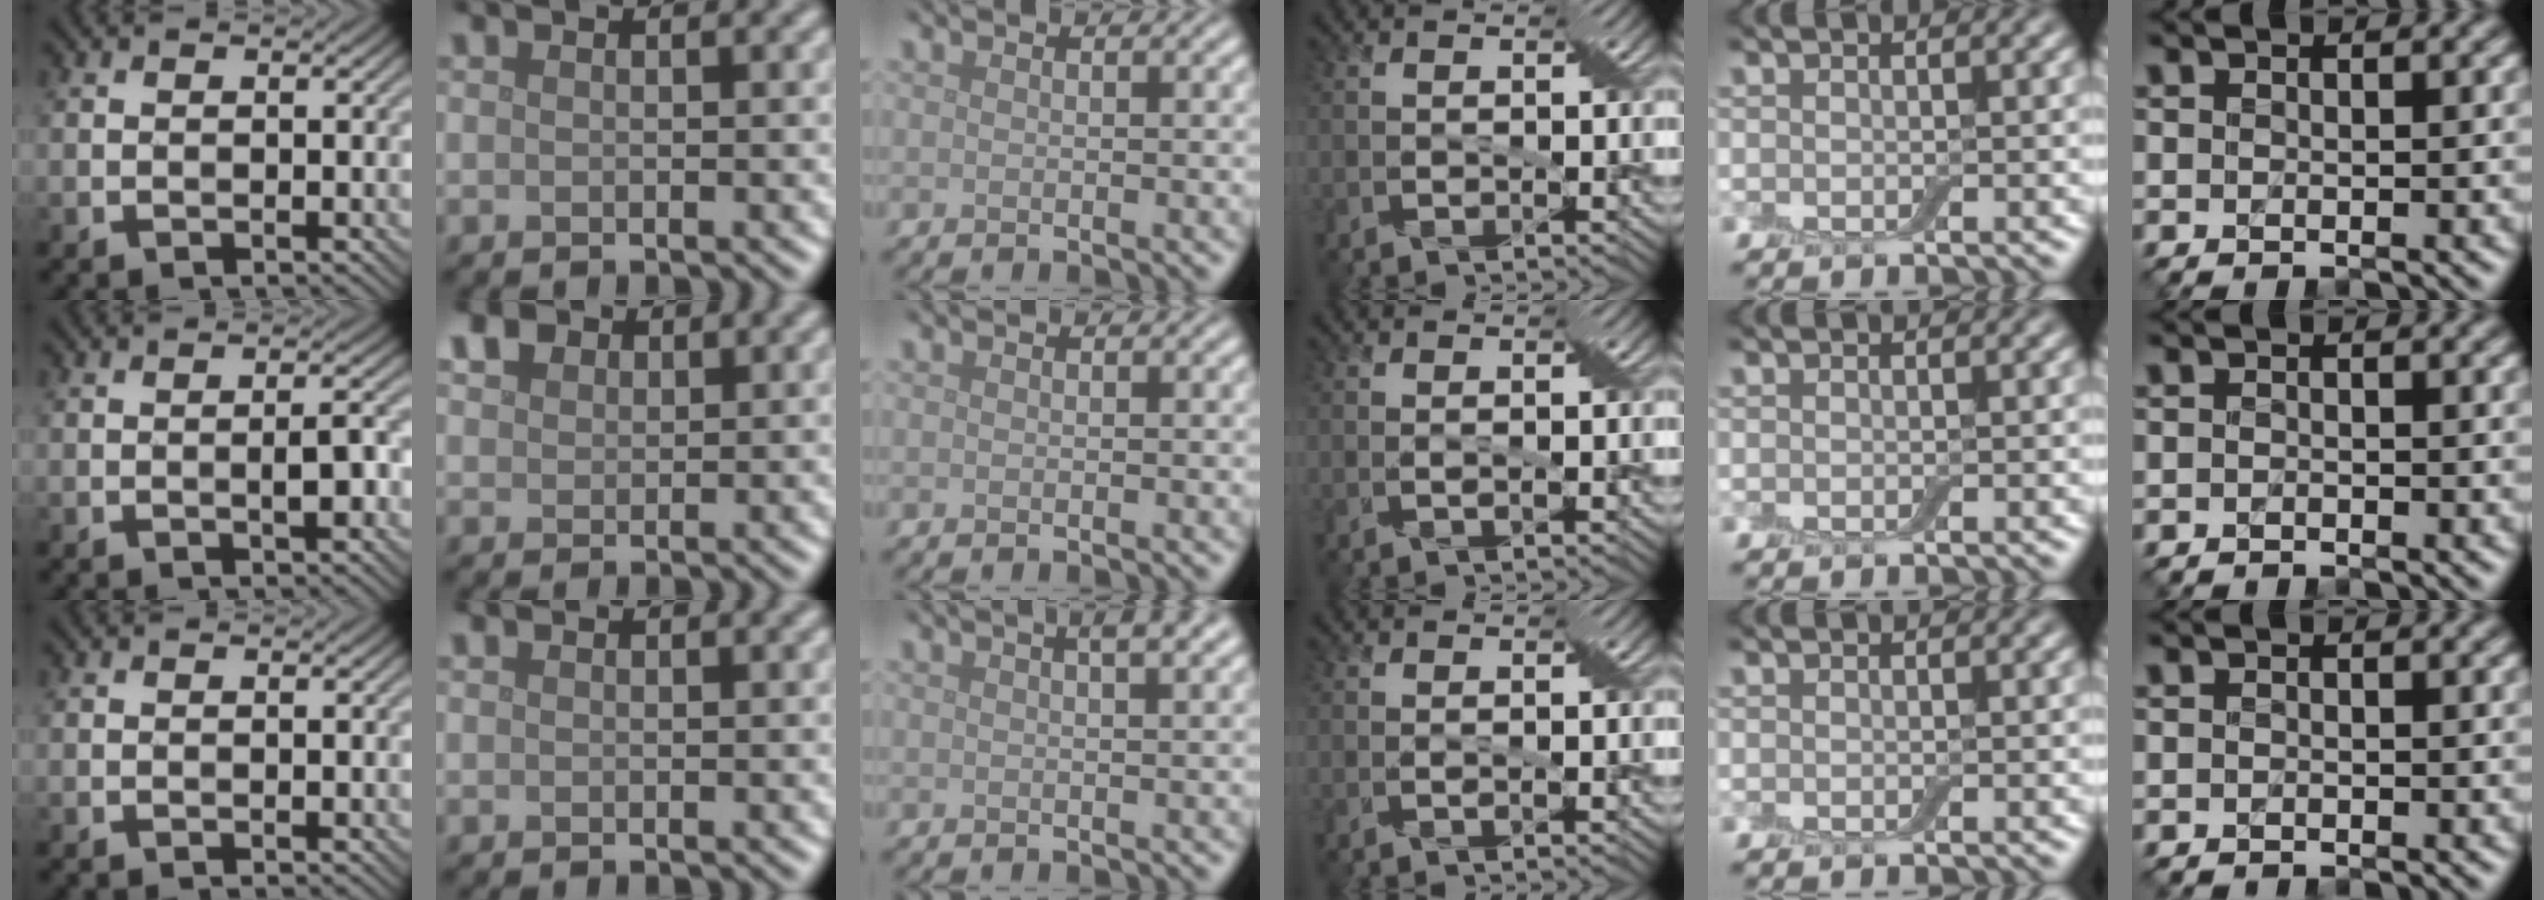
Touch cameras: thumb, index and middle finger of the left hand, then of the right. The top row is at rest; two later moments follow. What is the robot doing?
{"motion": "cut", "object": "cling film"}